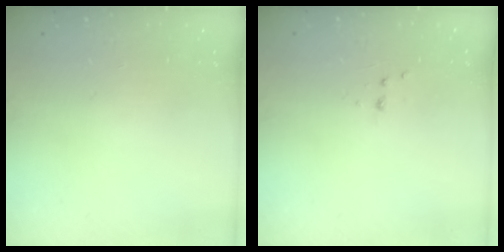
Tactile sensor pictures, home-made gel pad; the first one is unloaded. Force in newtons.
{"total": 2.9, "press": 2.7, "slide": 1.0}